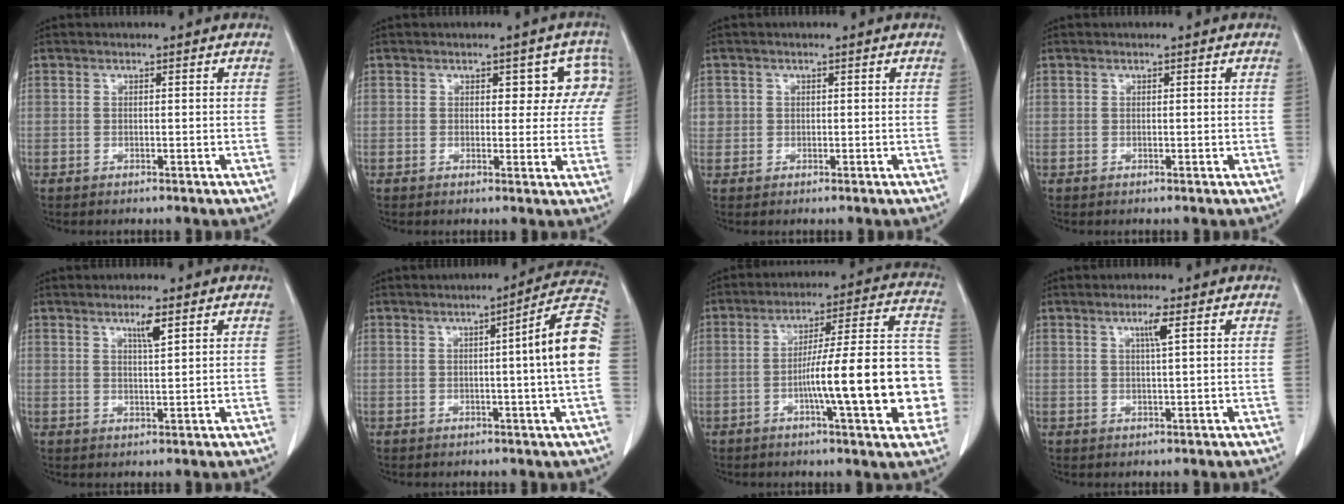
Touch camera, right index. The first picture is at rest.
{"total": 5.3, "force": [1.9, 3.3, 3.6], "torque": [-0.008, 0.015, 0.015]}
{"total": 1.7, "force": [0.3, 1.7, 0.2], "torque": [0.012, 0.004, 0.003]}
{"total": 0.0}
{"total": 2.8, "force": [1.7, 0.1, 2.3], "torque": [-0.042, -0.004, 0.030]}
{"total": 10.3, "force": [0.3, -1.2, 10.2], "torque": [-0.129, 0.008, -0.005]}
{"total": 18.7, "force": [-3.9, 2.4, 18.1], "torque": [-0.211, 0.035, -0.050]}
{"total": 2.4, "force": [1.0, -0.4, 2.2], "torque": [-0.041, -0.002, 0.018]}